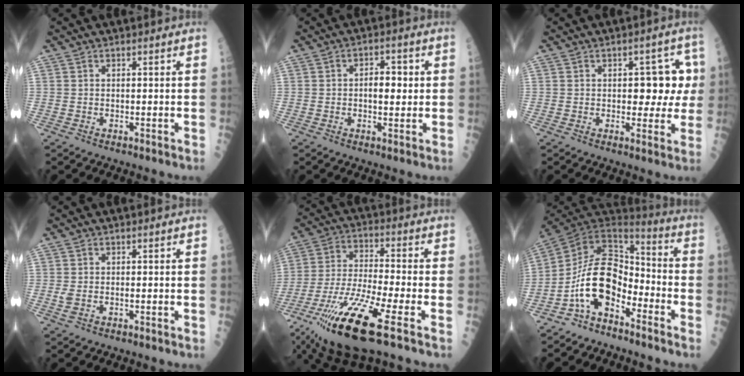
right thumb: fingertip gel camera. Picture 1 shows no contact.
{"total": 4.8, "force": [0.2, 2.5, 4.1], "torque": [-0.046, 0.006, 0.001]}
{"total": 7.5, "force": [0.9, 4.6, 5.9], "torque": [-0.024, 0.012, 0.009]}
{"total": 1.7, "force": [-0.3, 0.7, 1.6], "torque": [-0.041, 0.000, -0.003]}
{"total": 20.2, "force": [-9.9, 3.3, 17.3], "torque": [-0.403, -0.013, -0.183]}
{"total": 14.7, "force": [-6.4, 8.4, 10.2], "torque": [-0.161, 0.085, -0.122]}